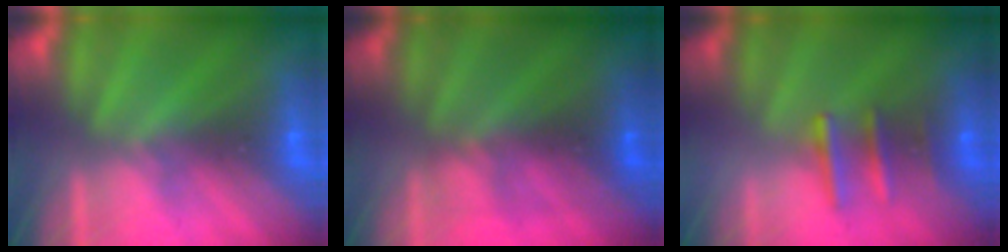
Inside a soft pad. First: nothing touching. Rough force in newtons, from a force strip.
{"total": 3.4}
{"total": 2.5}